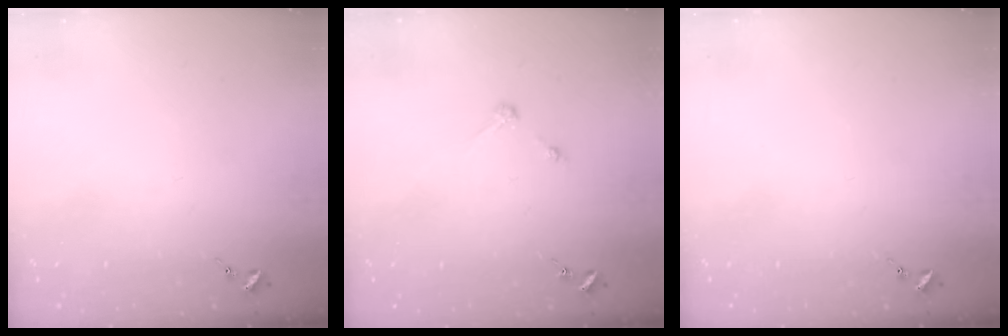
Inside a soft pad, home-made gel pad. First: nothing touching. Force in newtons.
{"total": 2.7, "press": 2.7, "slide": 0.3}
{"total": 0.0}